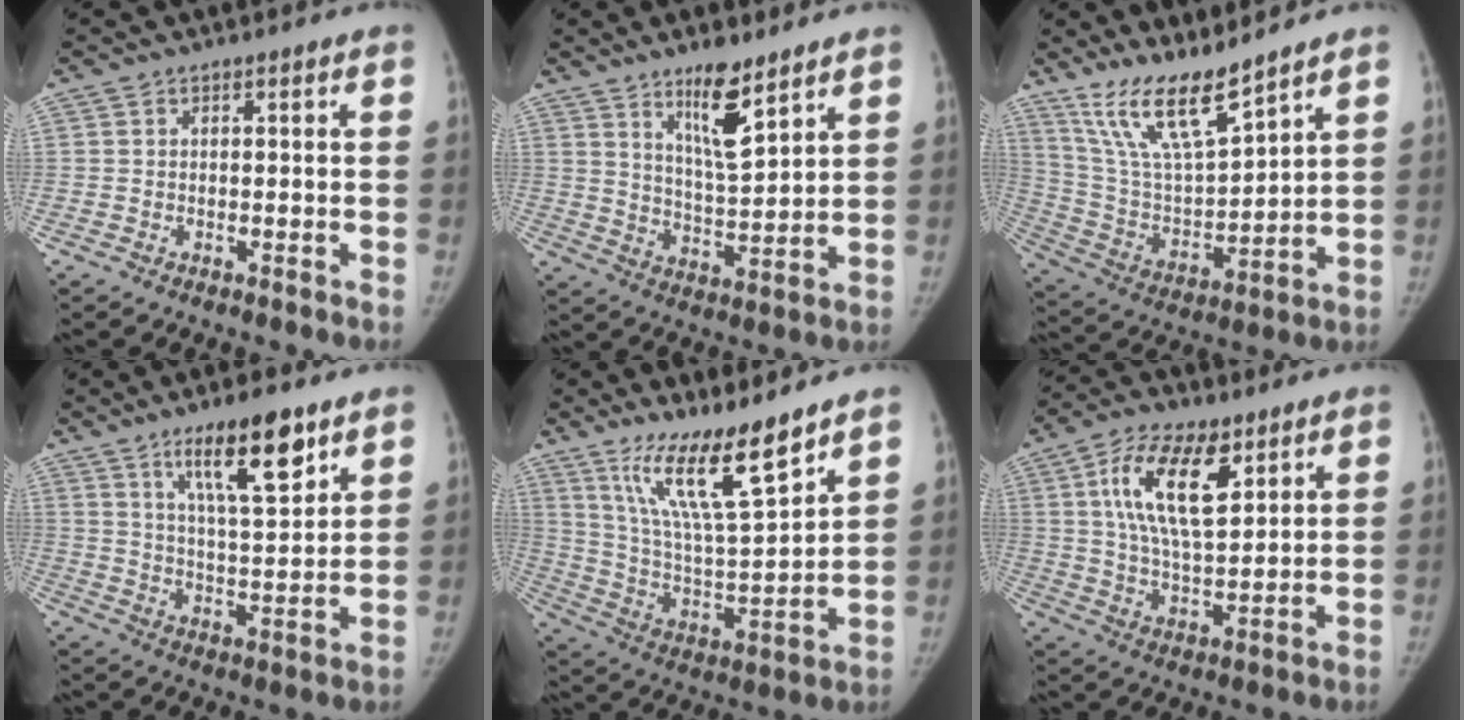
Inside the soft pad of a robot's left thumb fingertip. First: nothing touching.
{"total": 10.0, "force": [6.7, 2.4, 7.1], "torque": [-0.110, -0.054, 0.121]}
{"total": 14.6, "force": [11.4, 2.6, 8.8], "torque": [-0.149, -0.066, 0.231]}
{"total": 13.2, "force": [8.0, 3.3, 9.9], "torque": [-0.144, -0.045, 0.137]}
{"total": 16.2, "force": [11.6, 2.5, 11.0], "torque": [-0.179, -0.076, 0.222]}
{"total": 14.5, "force": [6.1, 6.5, 11.5], "torque": [-0.188, -0.022, 0.112]}